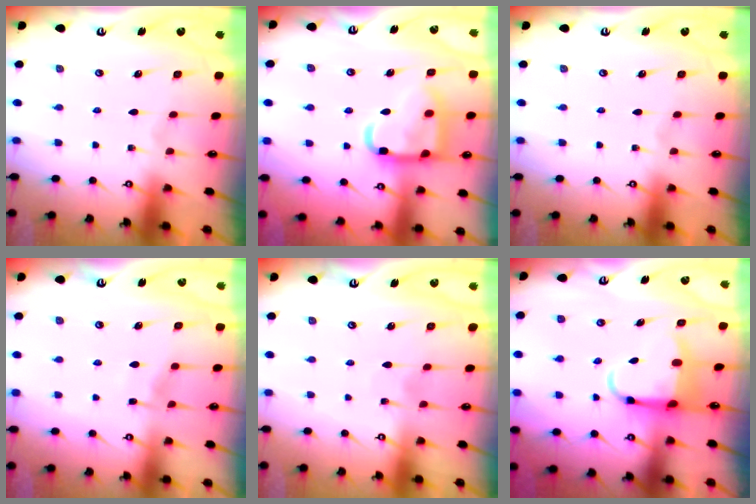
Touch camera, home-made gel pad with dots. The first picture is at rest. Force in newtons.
{"total": 16.8, "press": 16.8, "slide": 1.6}
{"total": 0.0}
{"total": 4.0, "press": 3.9, "slide": 0.5}
{"total": 5.5, "press": 5.4, "slide": 0.6}
{"total": 5.6, "press": 5.4, "slide": 1.6}